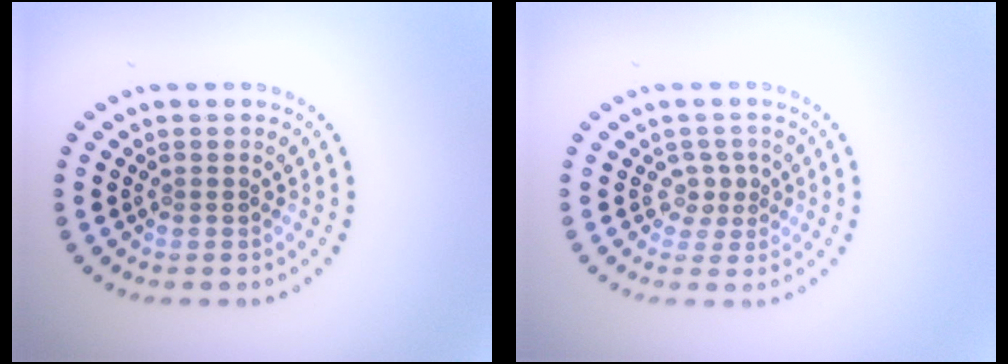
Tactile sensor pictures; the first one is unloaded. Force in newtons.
{"total": 1.7, "press": 1.2, "slide": 1.3}